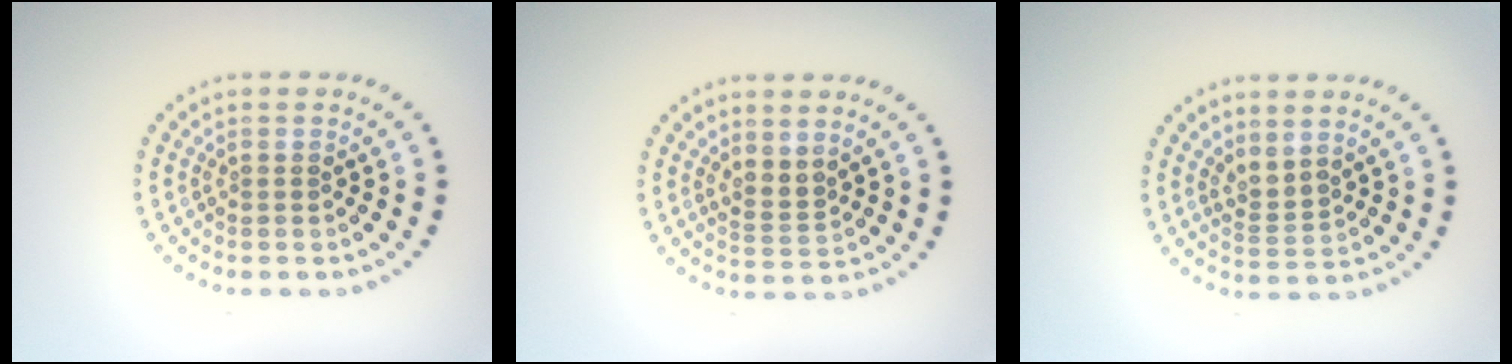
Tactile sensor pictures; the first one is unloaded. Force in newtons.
{"total": 2.0, "press": 1.4, "slide": 1.3}
{"total": 2.1, "press": 1.4, "slide": 1.6}